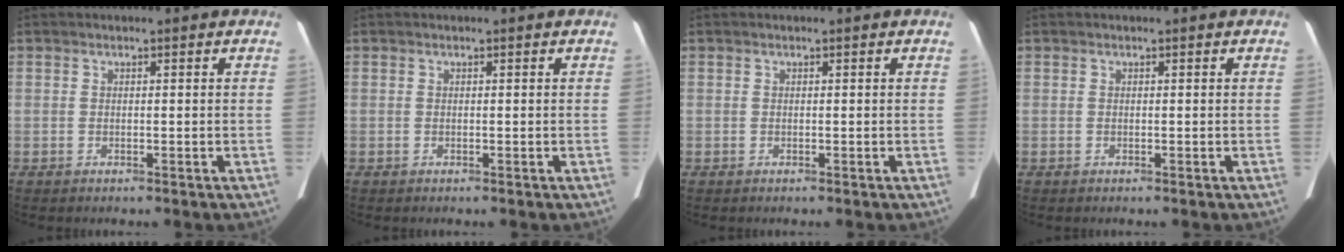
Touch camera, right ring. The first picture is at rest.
{"total": 0.0}
{"total": 0.0}
{"total": 0.0}